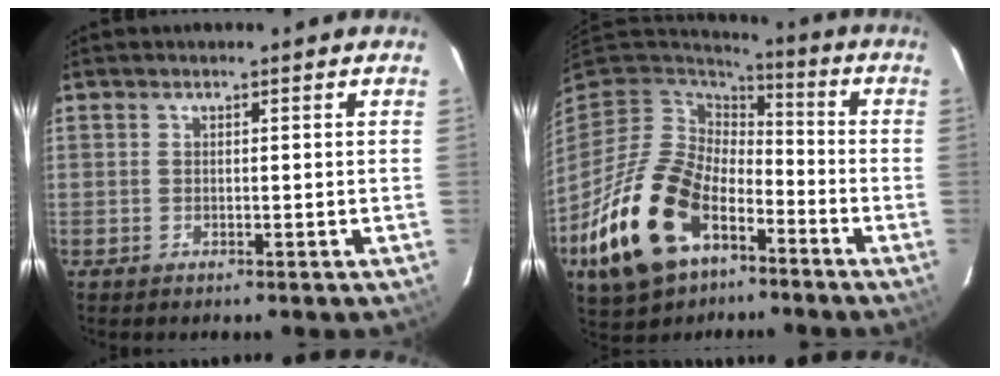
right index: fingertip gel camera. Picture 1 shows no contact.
{"total": 21.5, "force": [-10.4, 13.3, 13.4], "torque": [-0.299, -0.017, -0.178]}